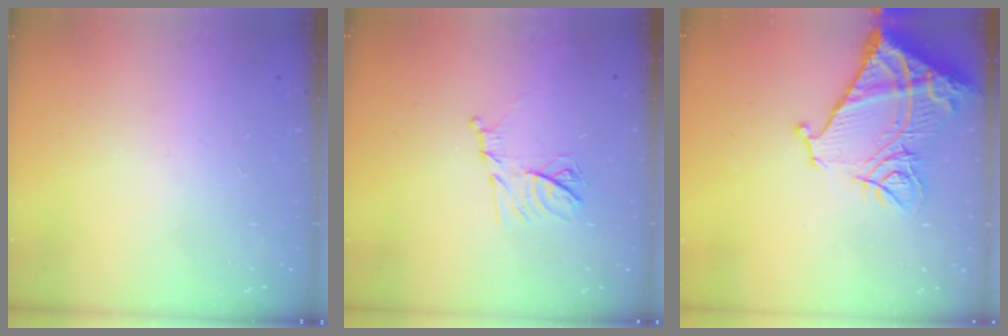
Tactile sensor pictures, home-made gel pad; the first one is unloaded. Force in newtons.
{"total": 11.2, "press": 11.2, "slide": 0.5}
{"total": 17.0, "press": 16.8, "slide": 2.0}